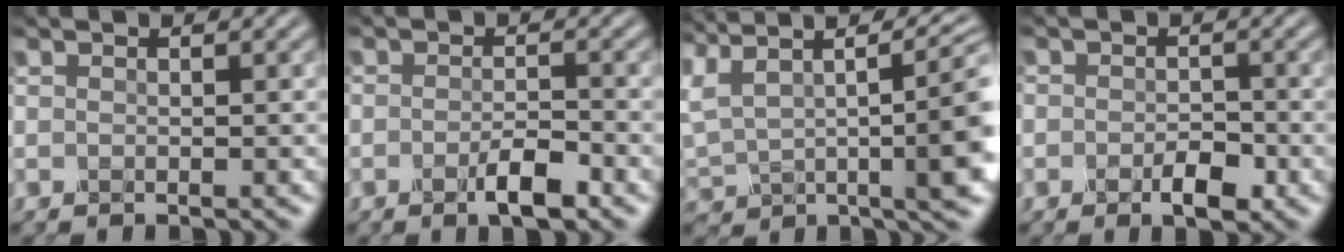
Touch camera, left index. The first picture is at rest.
{"total": 2.8, "force": [-1.5, 1.0, 2.2], "torque": [-0.036, 0.002, -0.028]}
{"total": 13.0, "force": [5.0, 5.0, 10.8], "torque": [-0.211, 0.034, 0.095]}
{"total": 2.8, "force": [-1.2, 1.7, 1.8], "torque": [-0.024, -0.001, -0.023]}